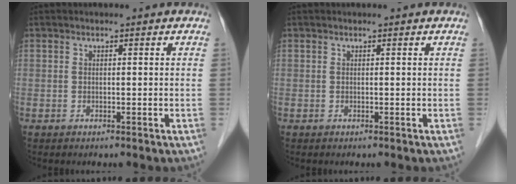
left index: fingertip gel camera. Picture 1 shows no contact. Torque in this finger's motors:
{"motor_torque": [-0.01, -0.01, 0.05, 0.00]}